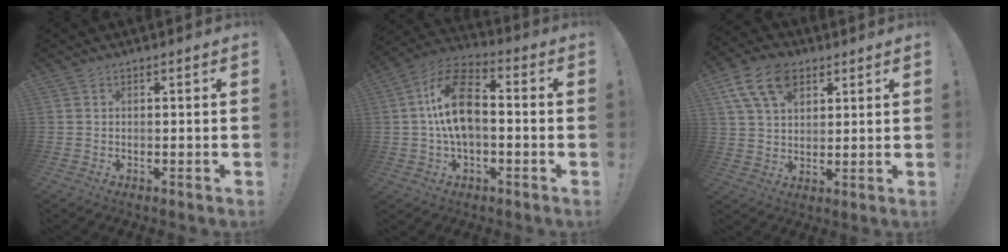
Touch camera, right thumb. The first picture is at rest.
{"total": 15.9, "force": [0.7, 10.3, 12.1], "torque": [-0.208, 0.022, 0.008]}
{"total": 13.2, "force": [6.8, 8.5, 7.5], "torque": [-0.138, -0.019, 0.129]}